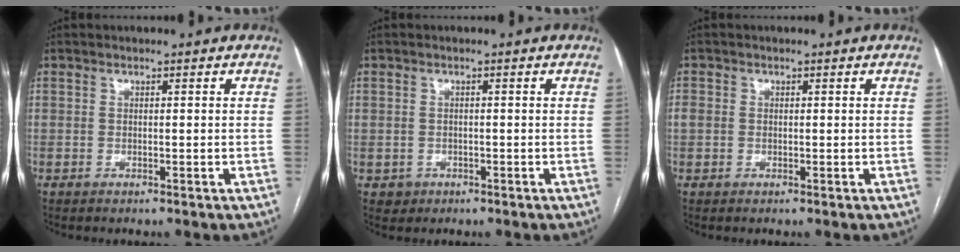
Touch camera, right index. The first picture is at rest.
{"total": 2.3, "force": [-0.7, 2.2, 0.0], "torque": [0.006, 0.008, -0.008]}
{"total": 1.6, "force": [0.1, 1.4, 0.7], "torque": [-0.014, 0.012, 0.005]}